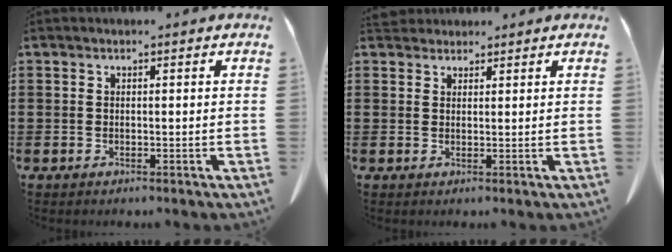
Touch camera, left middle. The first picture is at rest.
{"total": 2.1, "force": [2.0, 0.8, 0.3], "torque": [-0.012, 0.004, 0.040]}